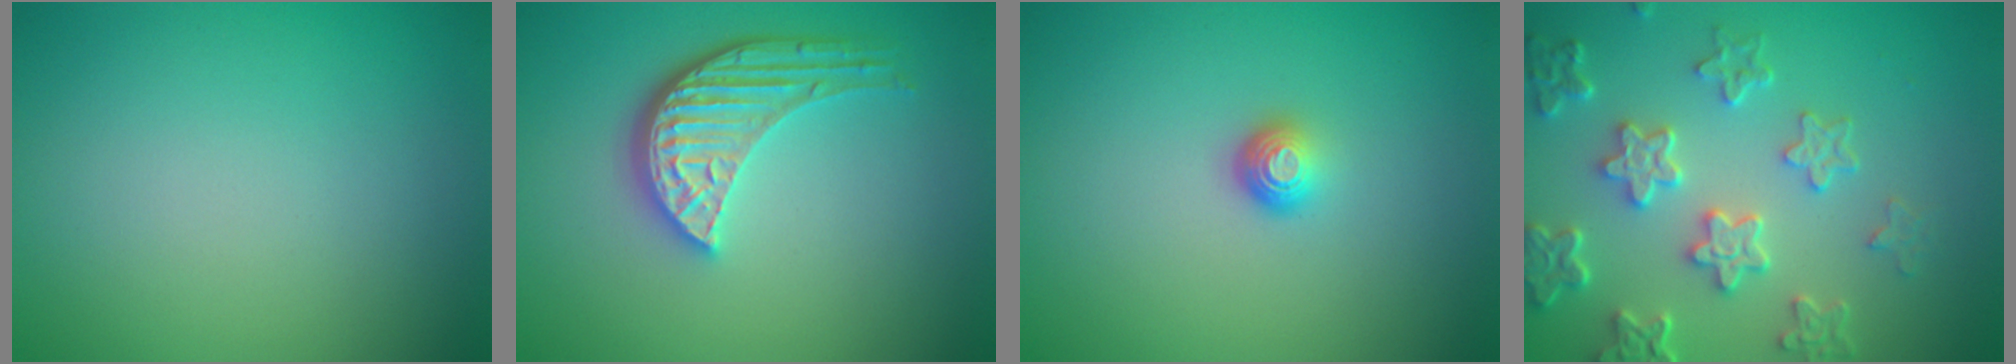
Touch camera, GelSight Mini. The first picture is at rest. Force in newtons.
{"total": 4.7, "press": 3.7, "slide": 3.0}
{"total": 1.4, "press": 1.0, "slide": 1.0}
{"total": 5.5, "press": 4.4, "slide": 3.3}